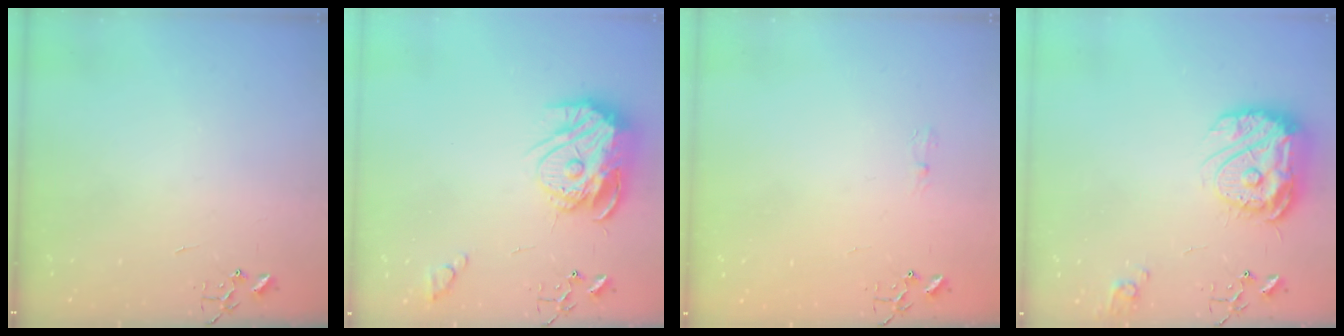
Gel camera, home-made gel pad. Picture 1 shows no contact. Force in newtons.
{"total": 16.3, "press": 16.2, "slide": 1.6}
{"total": 5.5, "press": 5.4, "slide": 0.6}
{"total": 17.3, "press": 17.2, "slide": 1.9}